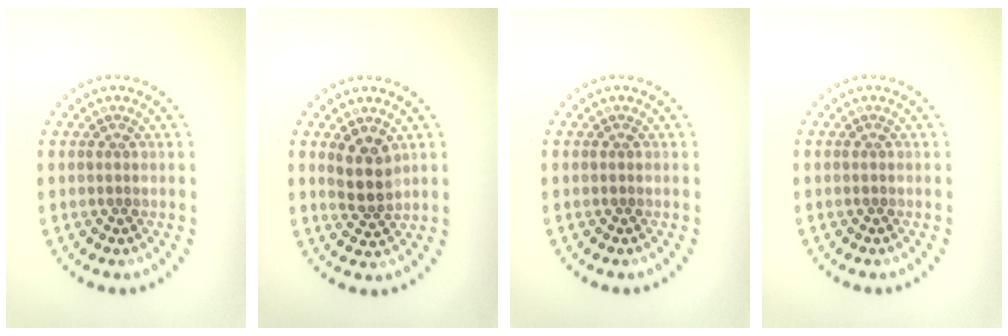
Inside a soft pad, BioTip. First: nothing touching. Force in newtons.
{"total": 2.5, "press": 2.3, "slide": 1.1}
{"total": 0.0}
{"total": 0.0}